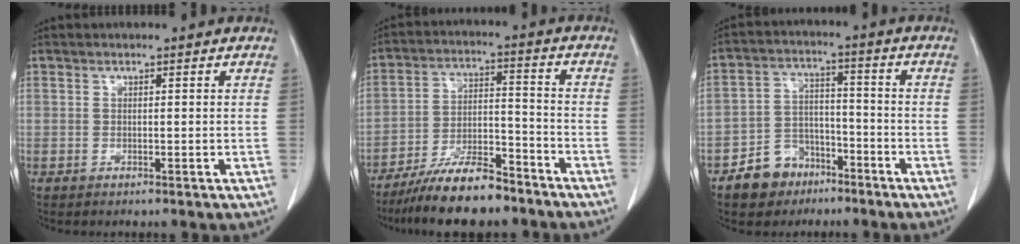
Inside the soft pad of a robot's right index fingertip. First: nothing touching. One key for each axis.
{"total": 11.4, "fx": -9.4, "fy": 2.7, "fz": 5.9, "tx": -0.101, "ty": 0.000, "tz": -0.168}
{"total": 7.9, "fx": -5.0, "fy": 5.7, "fz": 1.9, "tx": -0.034, "ty": 0.018, "tz": -0.082}